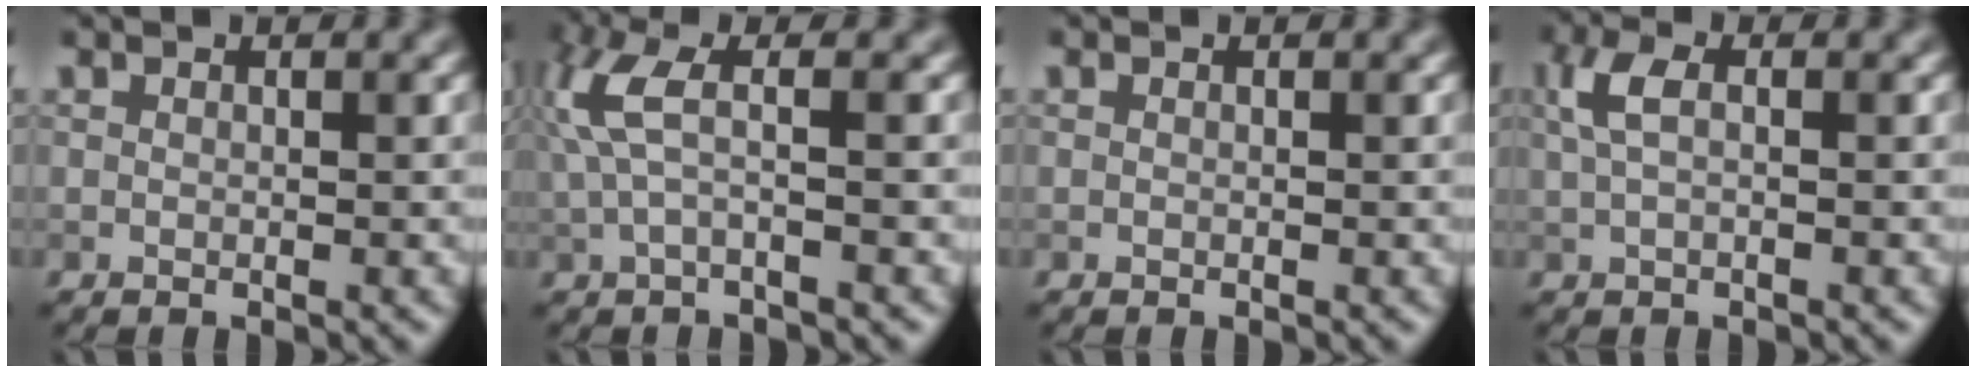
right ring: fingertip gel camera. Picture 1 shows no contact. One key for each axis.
{"total": 3.8, "fx": 0.8, "fy": 1.1, "fz": 3.6, "tx": -0.089, "ty": 0.010, "tz": 0.011}
{"total": 0.0}
{"total": 2.8, "fx": 0.7, "fy": 1.3, "fz": 2.3, "tx": -0.052, "ty": 0.008, "tz": 0.012}